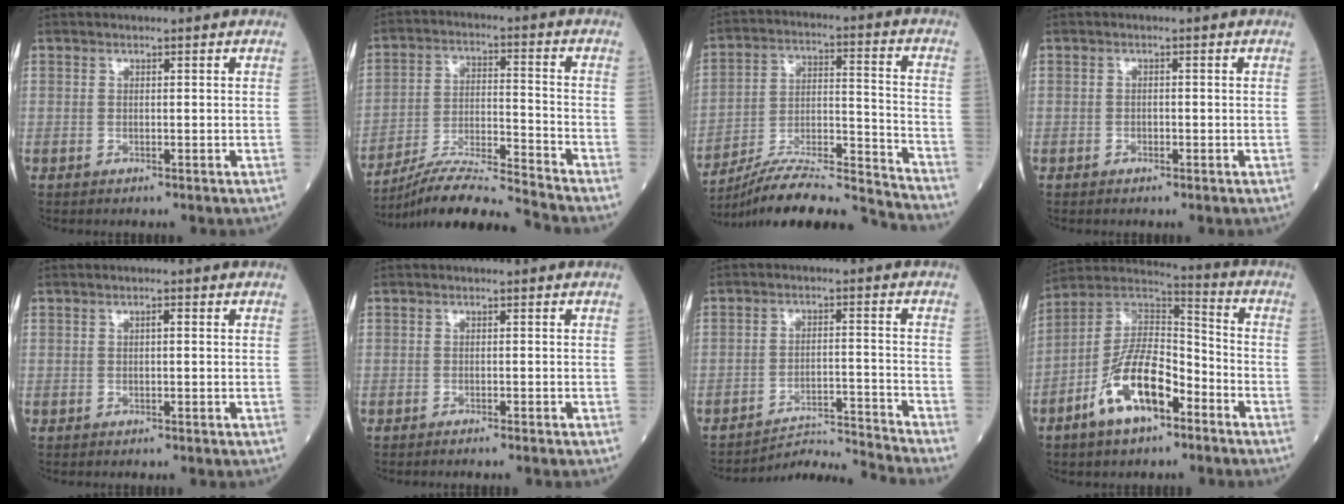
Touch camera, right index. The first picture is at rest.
{"total": 12.4, "force": [-11.6, -1.9, 3.9], "torque": [-0.067, 0.005, -0.209]}
{"total": 19.6, "force": [-18.6, -0.3, 6.2], "torque": [-0.115, 0.010, -0.300]}
{"total": 0.9, "force": [-0.4, 0.6, 0.4], "torque": [-0.005, 0.003, -0.008]}
{"total": 0.8, "force": [0.0, 0.2, 0.7], "torque": [-0.011, 0.003, -0.001]}
{"total": 2.2, "force": [-1.9, -0.3, 1.1], "torque": [-0.013, 0.003, -0.021]}
{"total": 9.0, "force": [-8.1, -3.8, -0.8], "torque": [0.010, 0.009, -0.139]}
{"total": 13.8, "force": [-6.8, 5.2, 10.9], "torque": [-0.215, 0.014, -0.125]}